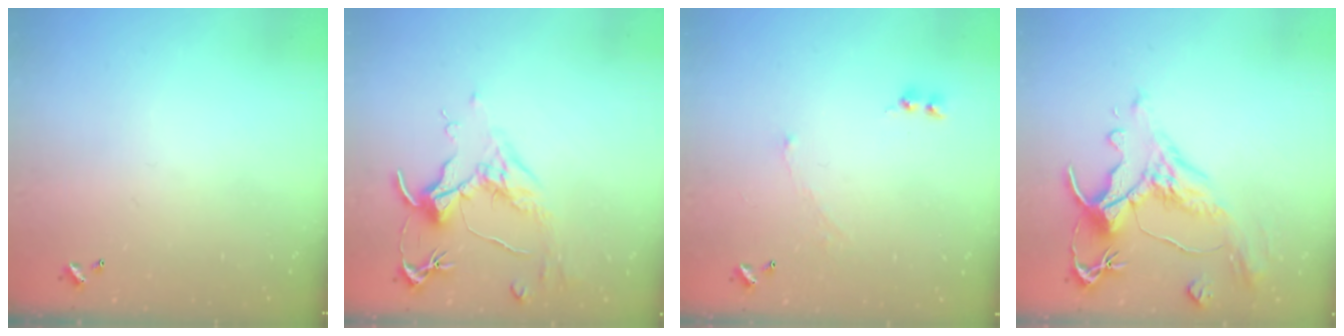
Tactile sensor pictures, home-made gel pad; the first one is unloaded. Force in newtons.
{"total": 1.7, "press": 1.4, "slide": 0.9}
{"total": 2.1, "press": 2.0, "slide": 0.7}
{"total": 1.5, "press": 0.2, "slide": 1.5}